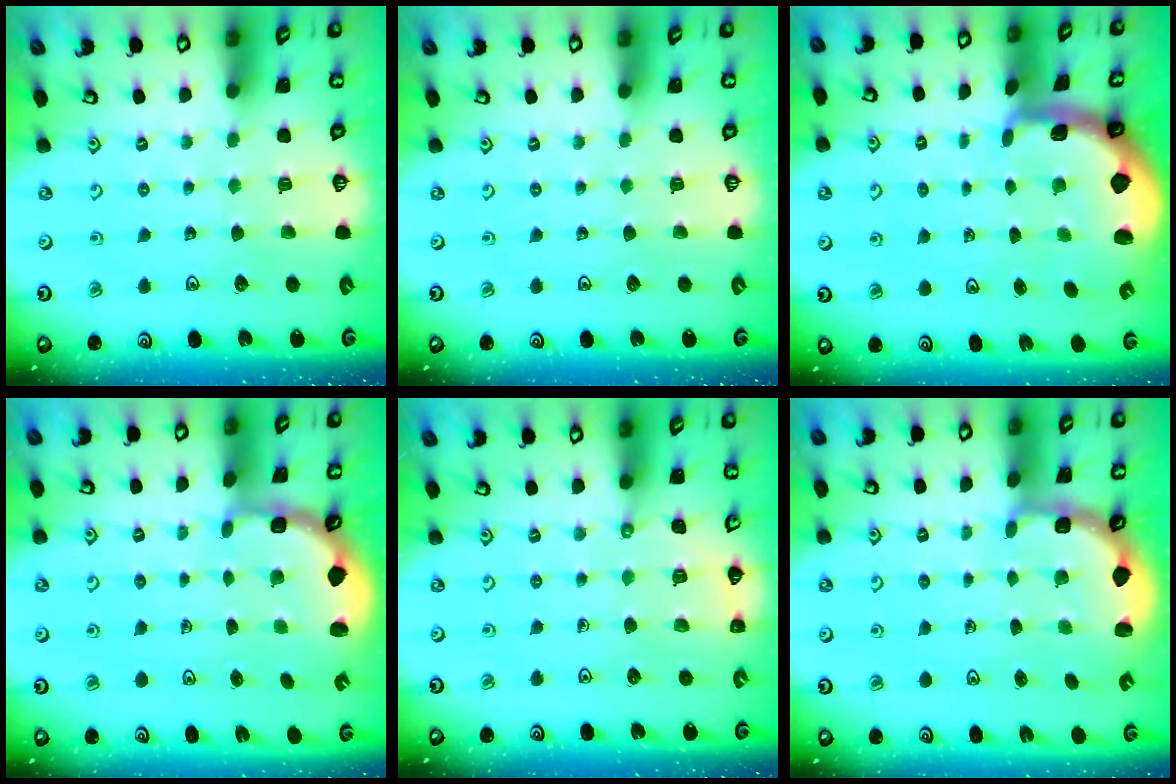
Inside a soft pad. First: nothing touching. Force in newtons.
{"total": 0.0}
{"total": 1.7, "press": 1.7, "slide": 0.4}
{"total": 2.4, "press": 2.0, "slide": 1.3}
{"total": 6.0, "press": 5.8, "slide": 1.6}
{"total": 2.8, "press": 2.3, "slide": 1.7}